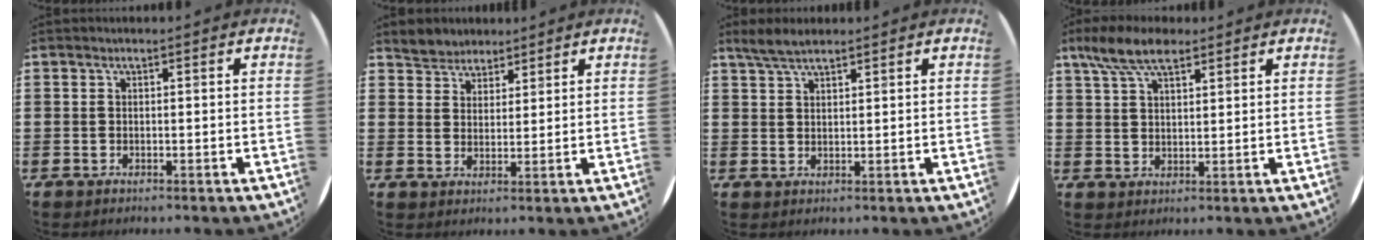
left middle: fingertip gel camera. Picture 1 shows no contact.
{"total": 3.6, "force": [3.3, 1.3, -0.7], "torque": [0.000, -0.002, 0.064]}
{"total": 3.4, "force": [2.8, 0.8, 1.7], "torque": [-0.039, 0.003, 0.053]}
{"total": 6.9, "force": [5.1, 2.8, 3.8], "torque": [-0.085, 0.000, 0.094]}